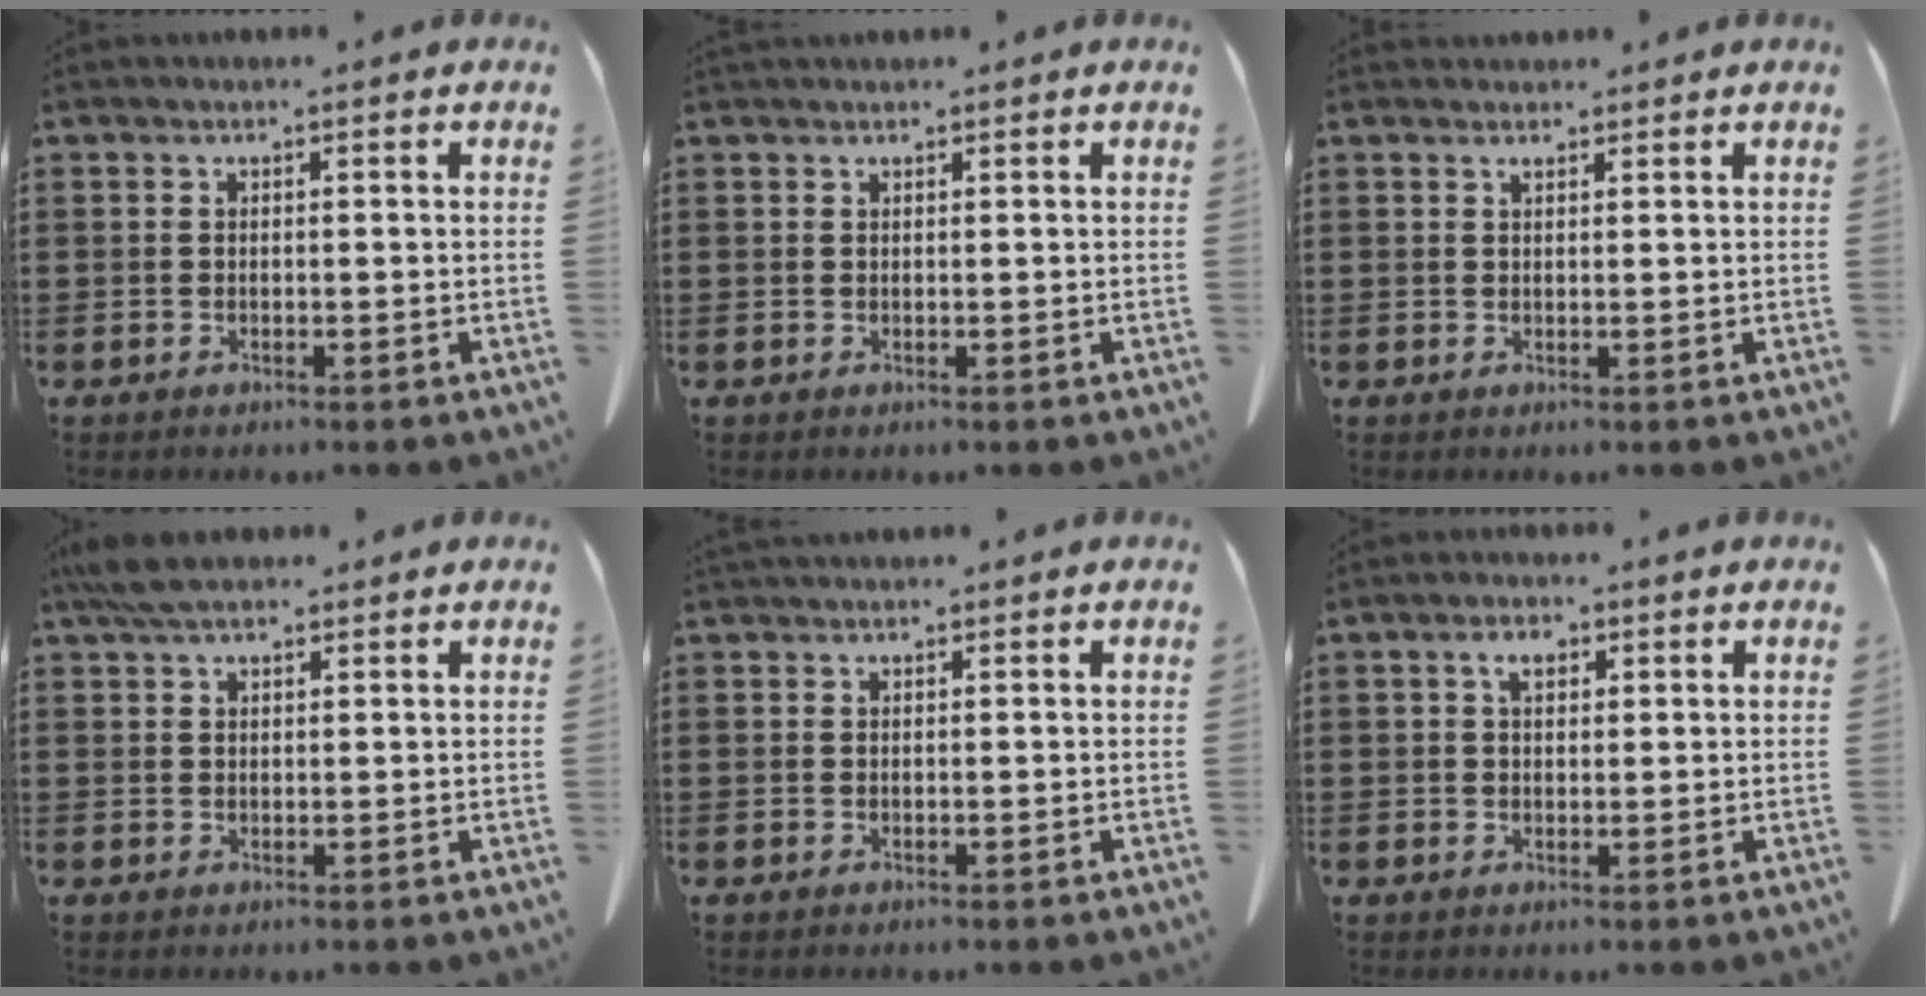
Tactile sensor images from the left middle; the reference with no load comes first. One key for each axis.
{"total": 0.5, "fx": 0.5, "fy": 0.0, "fz": 0.0, "tx": -0.003, "ty": -0.001, "tz": 0.011}
{"total": 1.0, "fx": 0.9, "fy": 0.1, "fz": 0.3, "tx": -0.007, "ty": 0.000, "tz": 0.018}
{"total": 4.6, "fx": 3.6, "fy": 1.3, "fz": 2.4, "tx": -0.057, "ty": 0.000, "tz": 0.069}
{"total": 0.8, "fx": 0.8, "fy": 0.1, "fz": 0.1, "tx": -0.004, "ty": -0.001, "tz": 0.017}
{"total": 2.7, "fx": 1.4, "fy": 1.4, "fz": 1.9, "tx": -0.034, "ty": 0.004, "tz": 0.023}